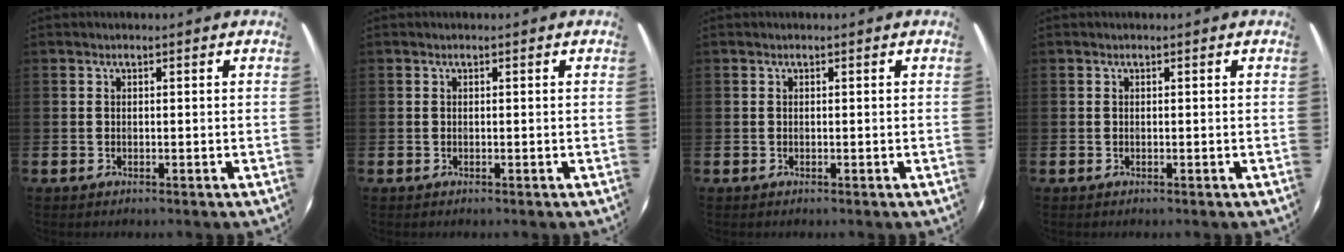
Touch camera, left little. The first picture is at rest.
{"total": 0.0}
{"total": 0.0}
{"total": 0.0}